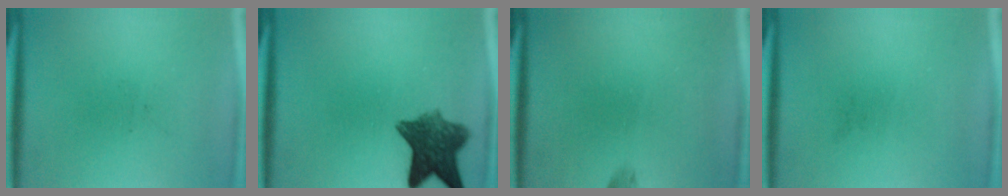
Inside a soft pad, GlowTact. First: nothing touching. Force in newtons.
{"total": 8.8}
{"total": 0.9}
{"total": 0.0}